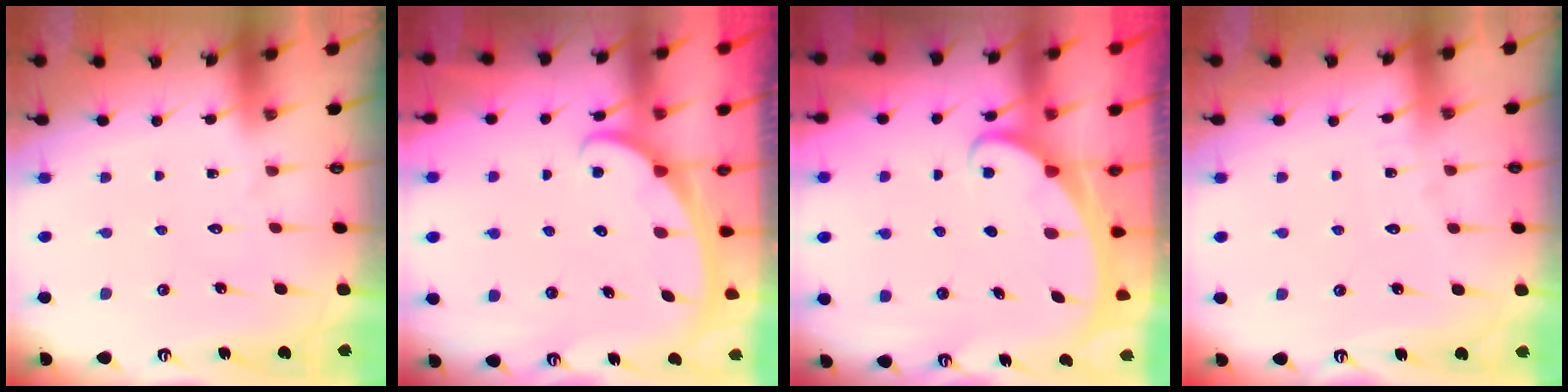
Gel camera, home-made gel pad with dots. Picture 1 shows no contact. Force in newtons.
{"total": 2.4, "press": 2.4, "slide": 0.3}
{"total": 2.1, "press": 2.1, "slide": 0.3}
{"total": 2.9, "press": 2.9, "slide": 0.3}